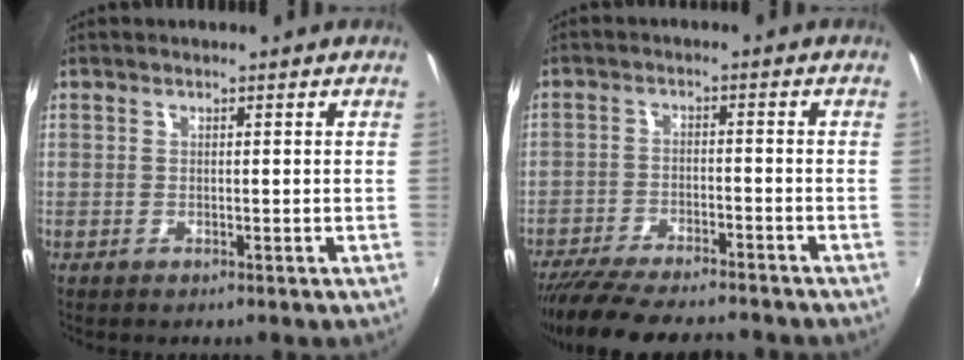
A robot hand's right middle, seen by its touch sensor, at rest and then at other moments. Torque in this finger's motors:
{"motor_torque": [1.08, -1.05, 0.41, 0.09]}